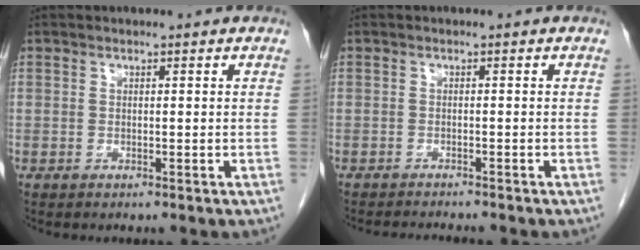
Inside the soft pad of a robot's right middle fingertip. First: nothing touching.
{"total": 4.0, "force": [-3.8, 0.0, 1.2], "torque": [-0.012, -0.011, -0.056]}